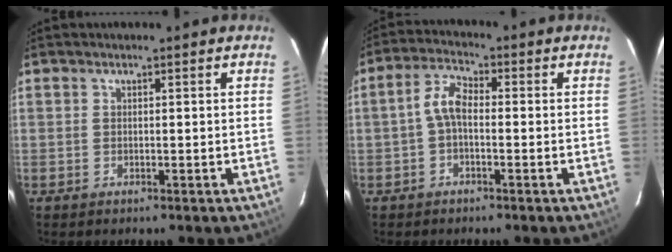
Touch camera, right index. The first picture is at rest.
{"total": 4.1, "force": [-1.0, 1.9, 3.5], "torque": [-0.078, 0.017, -0.023]}